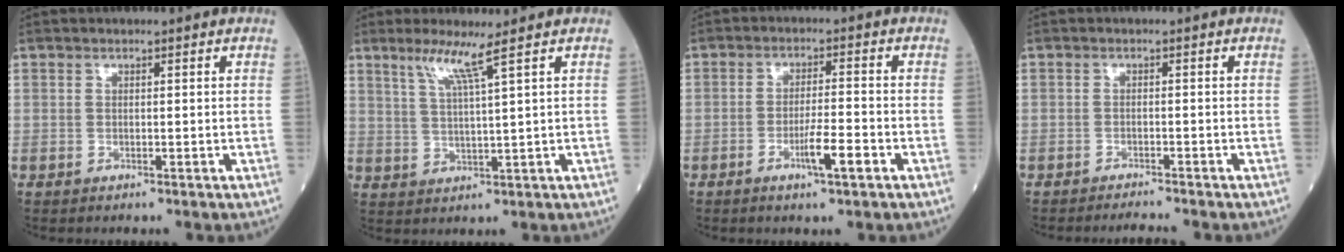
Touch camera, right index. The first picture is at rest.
{"total": 4.8, "force": [3.0, -1.2, 3.5], "torque": [-0.073, -0.005, 0.063]}
{"total": 5.1, "force": [-2.4, 0.2, 4.5], "torque": [-0.080, -0.004, -0.041]}
{"total": 2.4, "force": [-2.3, -0.6, 0.4], "torque": [-0.009, -0.010, -0.033]}